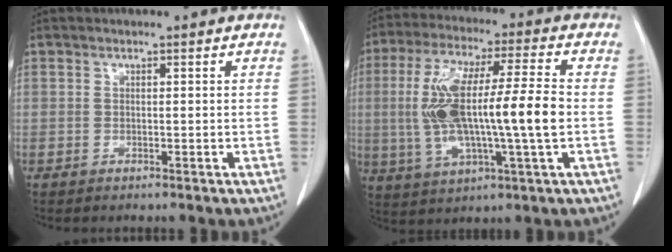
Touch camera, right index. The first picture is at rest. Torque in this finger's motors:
{"motor_torque": [2.14, 0.00, 1.02, 0.21]}